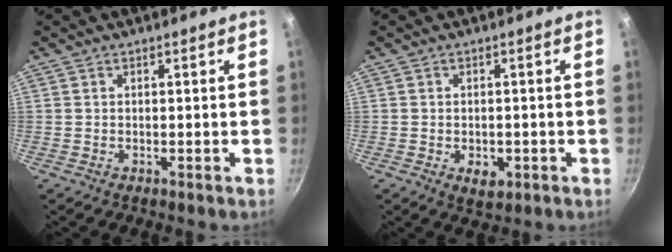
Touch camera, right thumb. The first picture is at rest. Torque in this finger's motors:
{"motor_torque": [-0.38, 0.46, -0.03, 0.67, 0.00]}